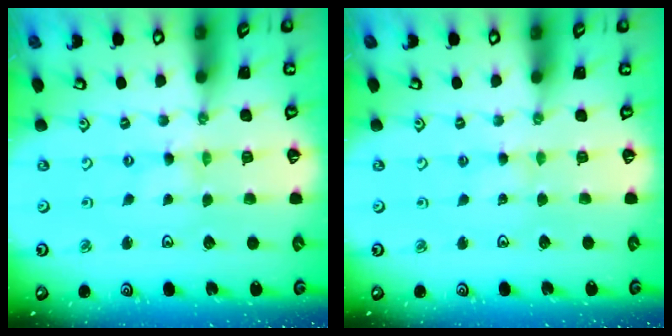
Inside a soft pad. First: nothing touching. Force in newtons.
{"total": 1.9, "press": 1.8, "slide": 0.3}